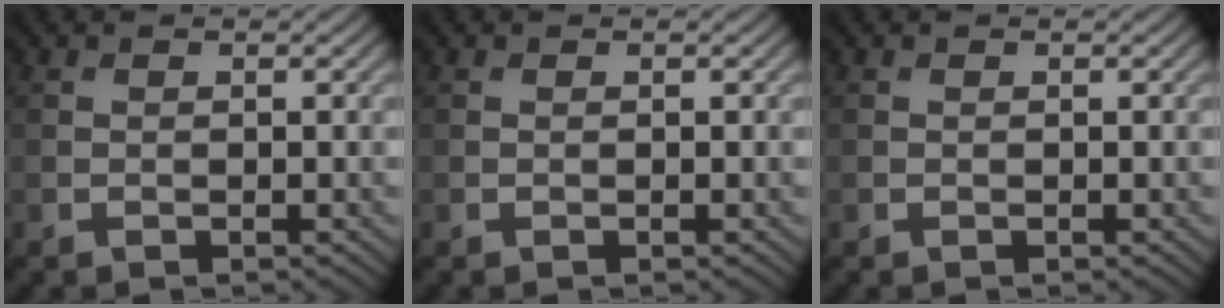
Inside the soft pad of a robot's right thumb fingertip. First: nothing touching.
{"total": 0.0}
{"total": 0.0}